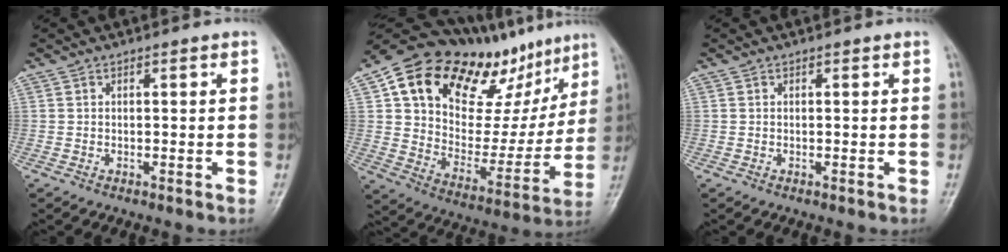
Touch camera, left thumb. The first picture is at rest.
{"total": 26.4, "force": [15.5, 15.1, 15.1], "torque": [-0.177, -0.013, 0.257]}
{"total": 0.0}